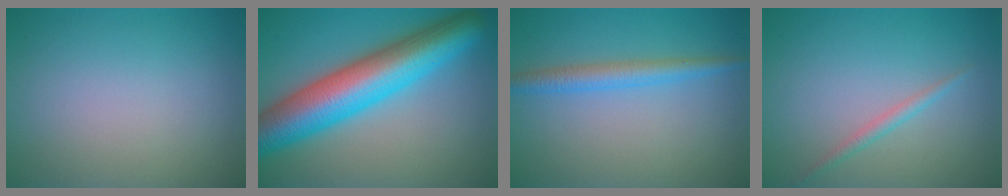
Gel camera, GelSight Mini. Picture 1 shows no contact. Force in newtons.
{"total": 11.0, "press": 11.0, "slide": 0.2}
{"total": 2.7, "press": 2.7, "slide": 0.0}
{"total": 1.2, "press": 1.2, "slide": 0.0}